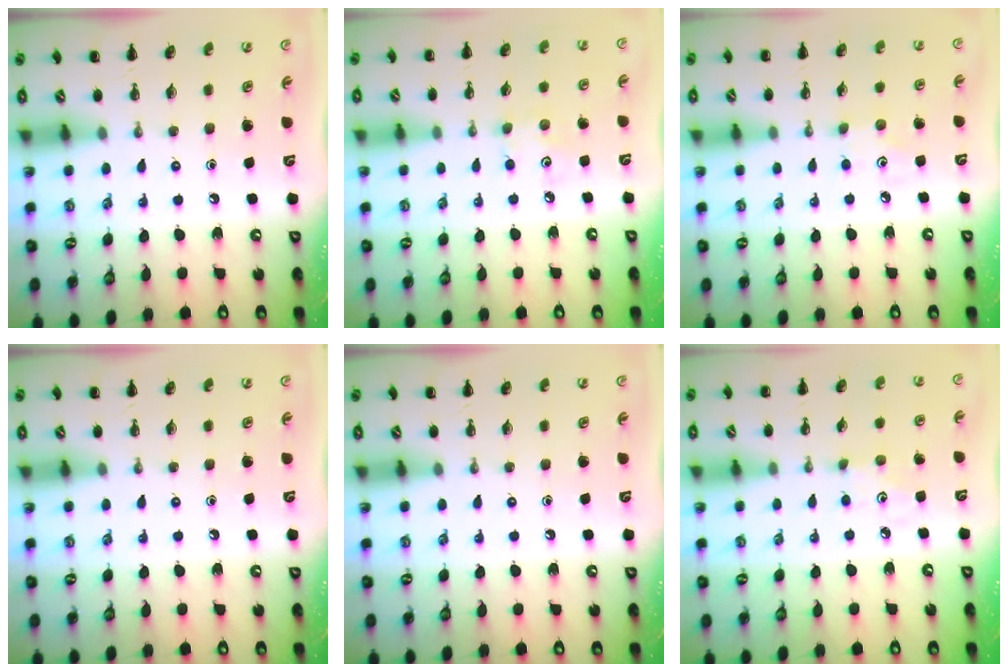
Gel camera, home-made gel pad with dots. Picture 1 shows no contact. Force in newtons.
{"total": 3.9, "press": 3.8, "slide": 0.9}
{"total": 2.4, "press": 2.3, "slide": 0.7}
{"total": 0.0}
{"total": 0.0}
{"total": 3.5, "press": 3.4, "slide": 1.0}